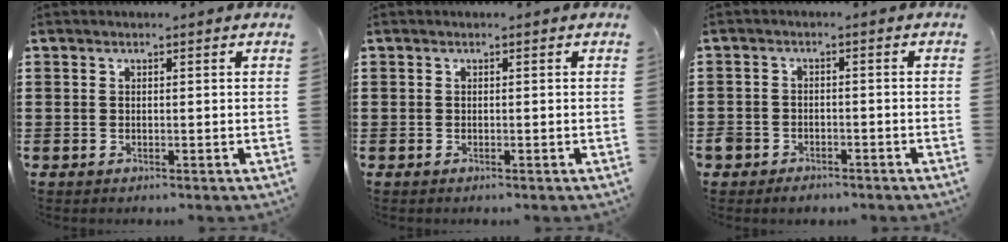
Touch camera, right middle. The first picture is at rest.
{"total": 0.0}
{"total": 2.4, "force": [-2.1, 1.0, 0.0], "torque": [-0.005, 0.002, -0.047]}